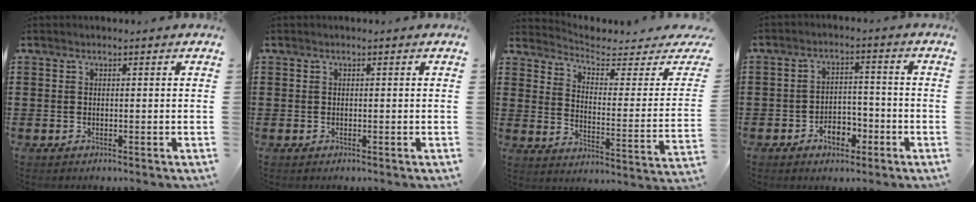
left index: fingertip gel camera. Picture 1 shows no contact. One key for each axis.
{"total": 0.0}
{"total": 3.8, "fx": 3.2, "fy": 0.9, "fz": 1.9, "tx": -0.052, "ty": -0.029, "tz": 0.048}
{"total": 4.6, "fx": -2.8, "fy": 2.6, "fz": 2.5, "tx": -0.036, "ty": 0.005, "tz": -0.055}